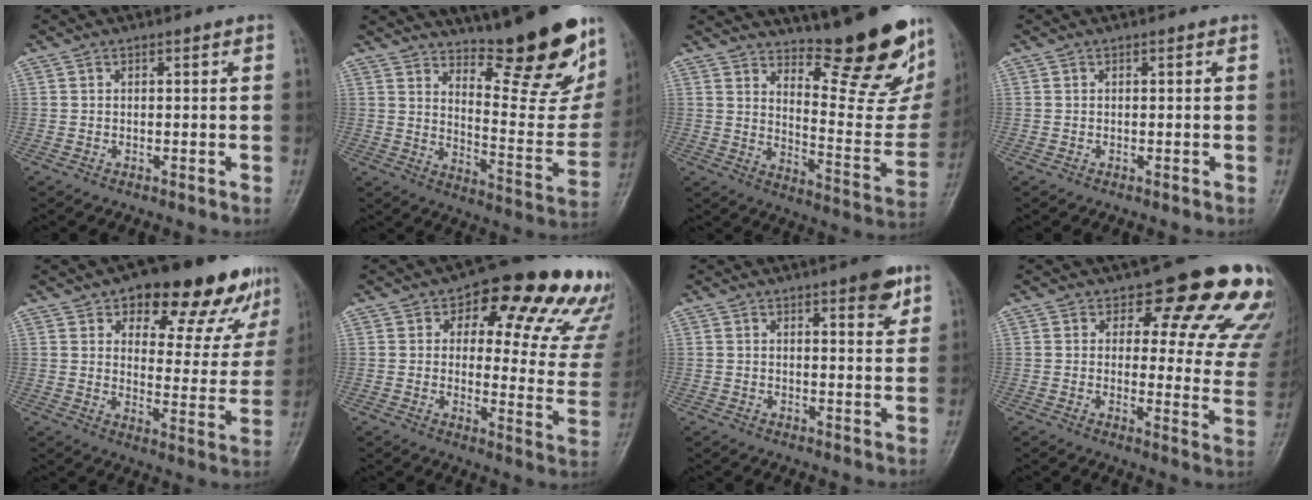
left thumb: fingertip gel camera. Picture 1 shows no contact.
{"total": 23.7, "force": [17.4, 6.6, 14.6], "torque": [-0.167, -0.125, 0.247]}
{"total": 24.0, "force": [17.9, 6.6, 14.5], "torque": [-0.165, -0.138, 0.247]}
{"total": 0.0}
{"total": 19.7, "force": [12.5, 8.6, 12.6], "torque": [-0.102, -0.045, 0.170]}
{"total": 21.3, "force": [12.1, 9.3, 14.9], "torque": [-0.130, -0.053, 0.144]}
{"total": 6.0, "force": [3.6, 1.7, 4.5], "torque": [-0.046, -0.018, 0.042]}
{"total": 19.3, "force": [13.4, 7.7, 11.5], "torque": [-0.083, -0.076, 0.146]}